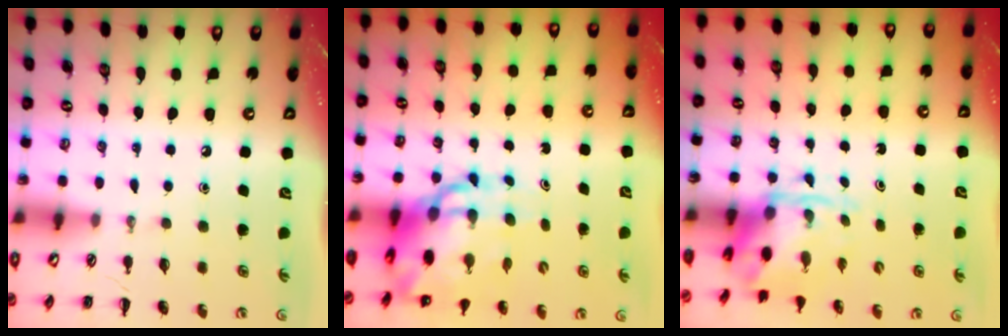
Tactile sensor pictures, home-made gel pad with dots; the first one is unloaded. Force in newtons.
{"total": 11.7, "press": 11.2, "slide": 3.2}
{"total": 3.6, "press": 3.5, "slide": 1.0}